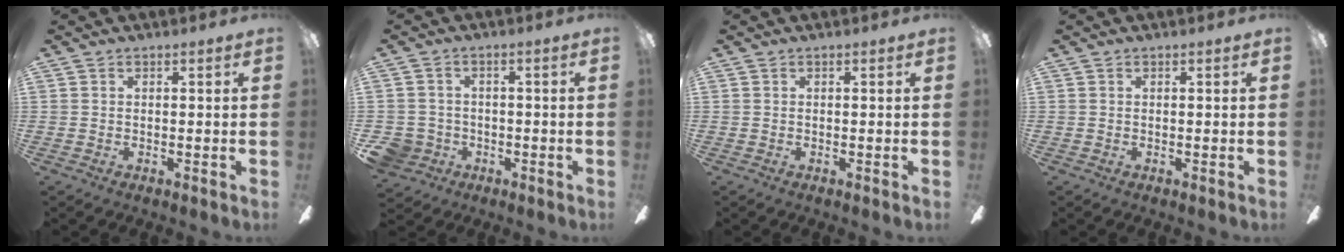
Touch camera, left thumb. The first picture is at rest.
{"total": 5.6, "force": [-2.2, 5.0, 1.2], "torque": [-0.051, 0.016, -0.043]}
{"total": 0.0}
{"total": 0.0}